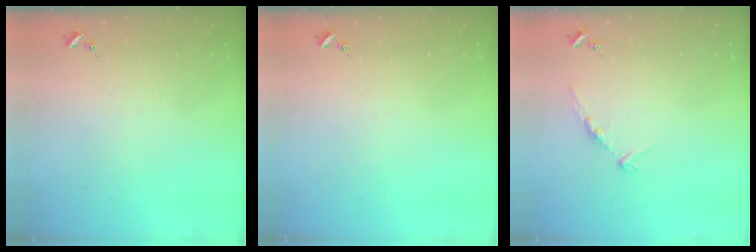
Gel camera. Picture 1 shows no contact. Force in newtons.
{"total": 0.0}
{"total": 8.3, "press": 8.2, "slide": 0.9}